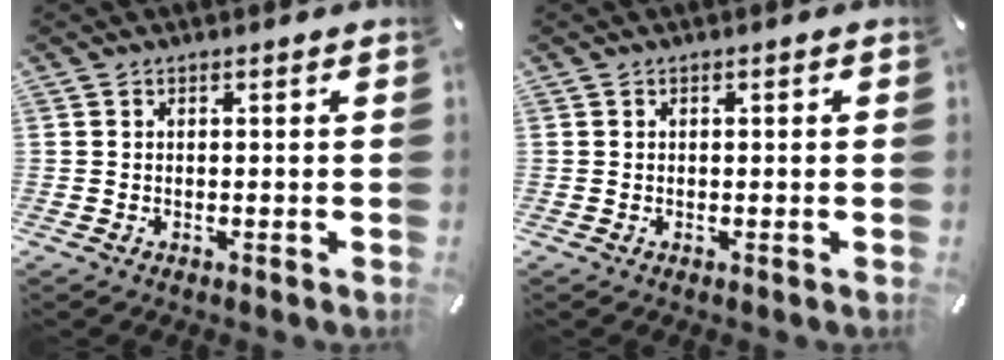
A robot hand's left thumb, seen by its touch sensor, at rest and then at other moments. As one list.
[{"total": 0.0}]